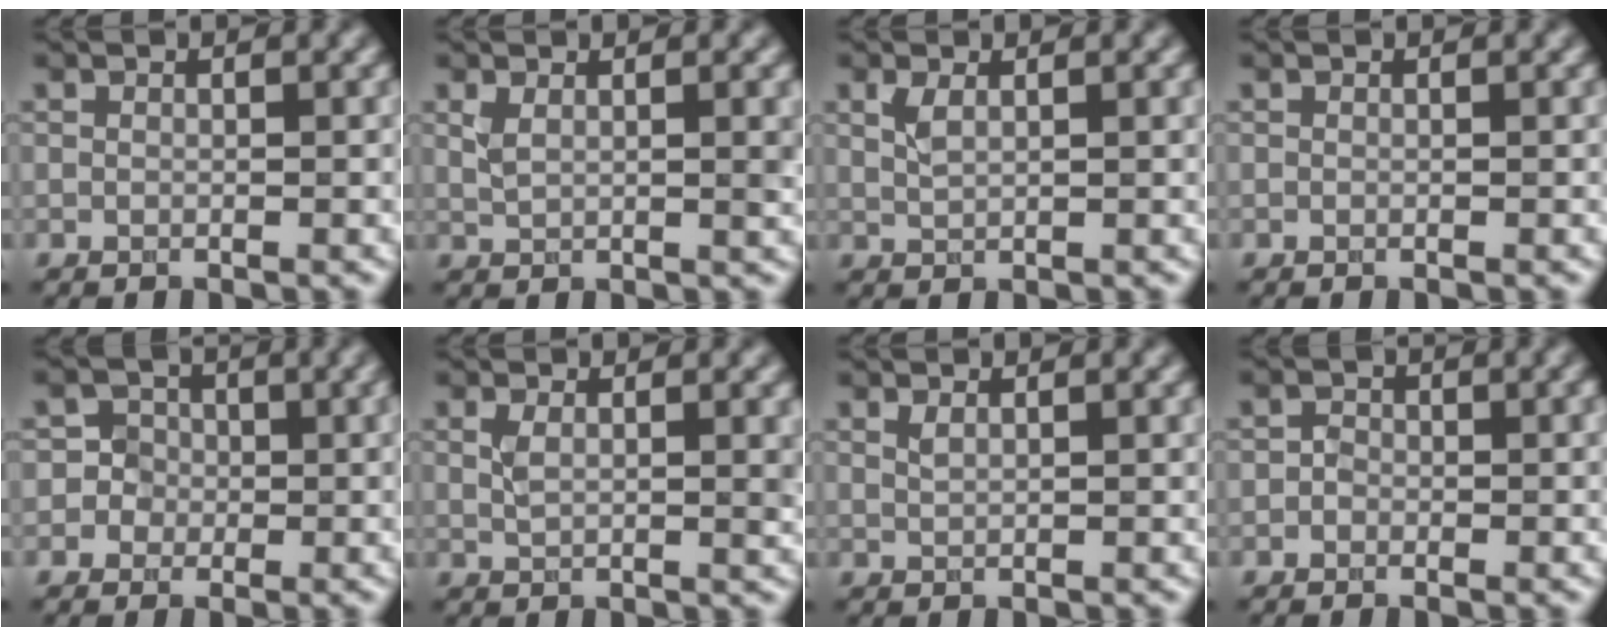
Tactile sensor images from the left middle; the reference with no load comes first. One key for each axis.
{"total": 3.1, "fx": 1.1, "fy": 1.2, "fz": 2.7, "tx": -0.049, "ty": -0.001, "tz": 0.021}
{"total": 1.7, "fx": 0.9, "fy": 0.6, "fz": 1.3, "tx": -0.029, "ty": 0.001, "tz": 0.020}
{"total": 0.0}
{"total": 3.2, "fx": -0.6, "fy": 3.0, "fz": 0.5, "tx": 0.021, "ty": 0.019, "tz": -0.027}
{"total": 2.7, "fx": 0.8, "fy": 1.0, "fz": 2.4, "tx": -0.047, "ty": -0.003, "tz": 0.018}
{"total": 1.0, "fx": 0.7, "fy": 0.4, "fz": 0.7, "tx": -0.015, "ty": 0.001, "tz": 0.014}
{"total": 1.2, "fx": -0.4, "fy": 0.9, "fz": 0.6, "tx": -0.007, "ty": 0.000, "tz": -0.011}